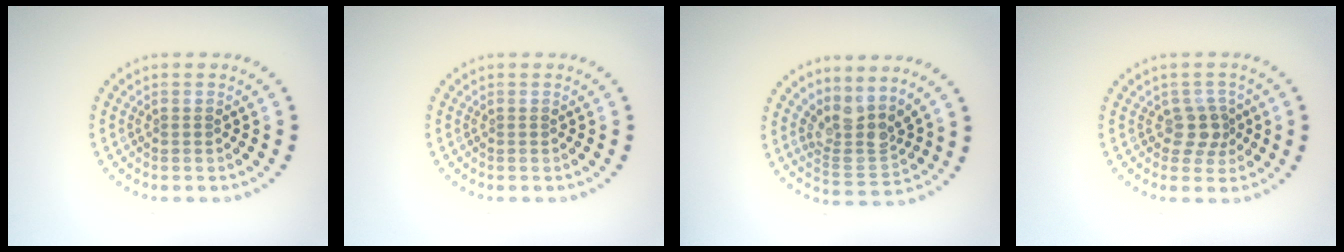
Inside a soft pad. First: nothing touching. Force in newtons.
{"total": 0.0}
{"total": 3.7, "press": 2.7, "slide": 2.5}
{"total": 2.3, "press": 1.8, "slide": 1.3}